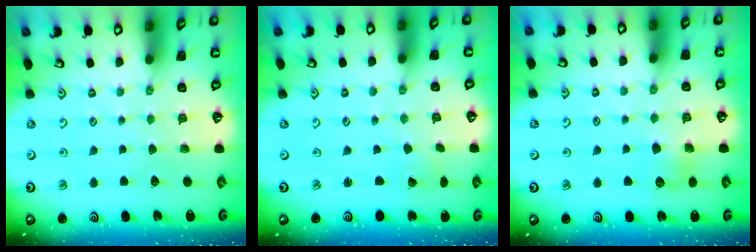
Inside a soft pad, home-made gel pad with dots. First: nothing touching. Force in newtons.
{"total": 1.4, "press": 1.4, "slide": 0.2}
{"total": 5.4, "press": 5.4, "slide": 0.7}